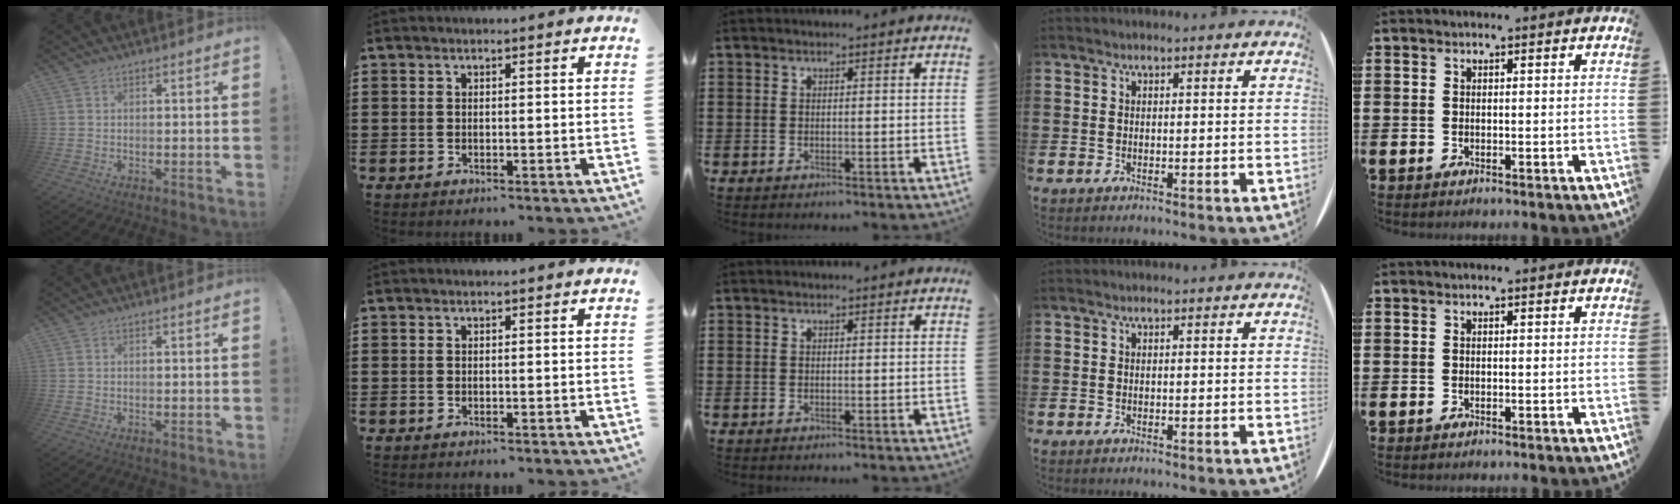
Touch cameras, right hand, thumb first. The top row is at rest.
{}